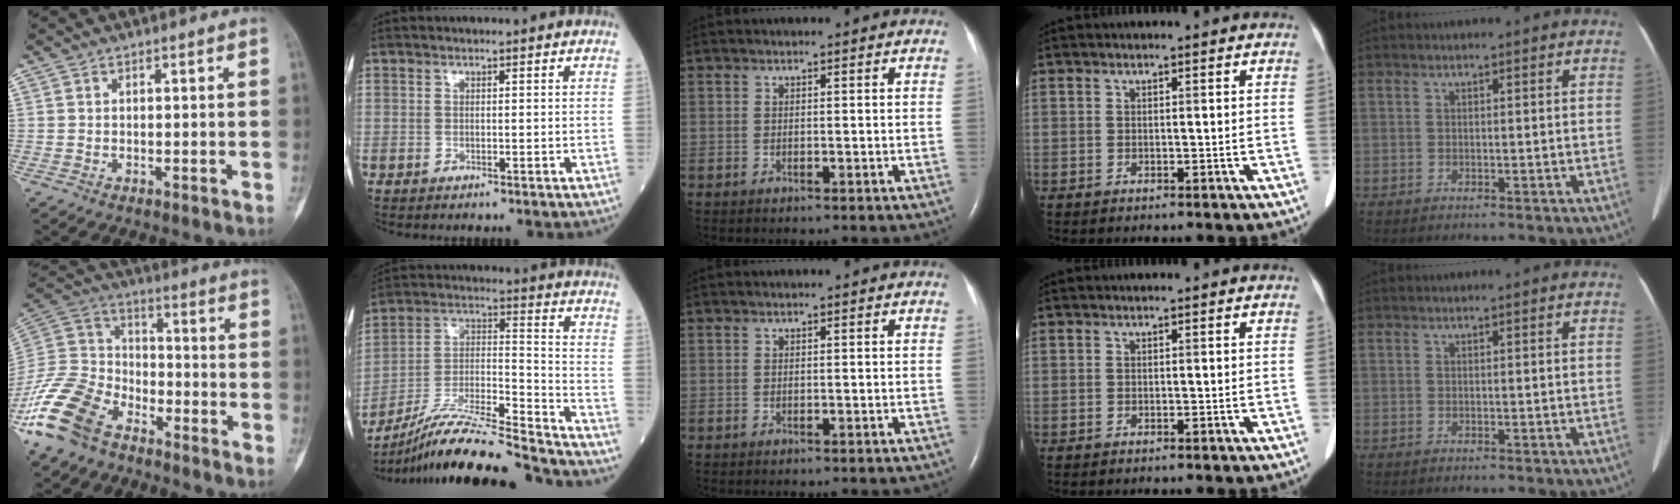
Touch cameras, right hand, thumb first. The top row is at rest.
{"thumb": {"total": 17.9, "force": [-11.4, 10.5, 9.0], "torque": [-0.187, 0.057, -0.224]}, "index": {"total": 22.4, "force": [-20.1, 0.1, 9.8], "torque": [-0.188, -0.018, -0.344]}}